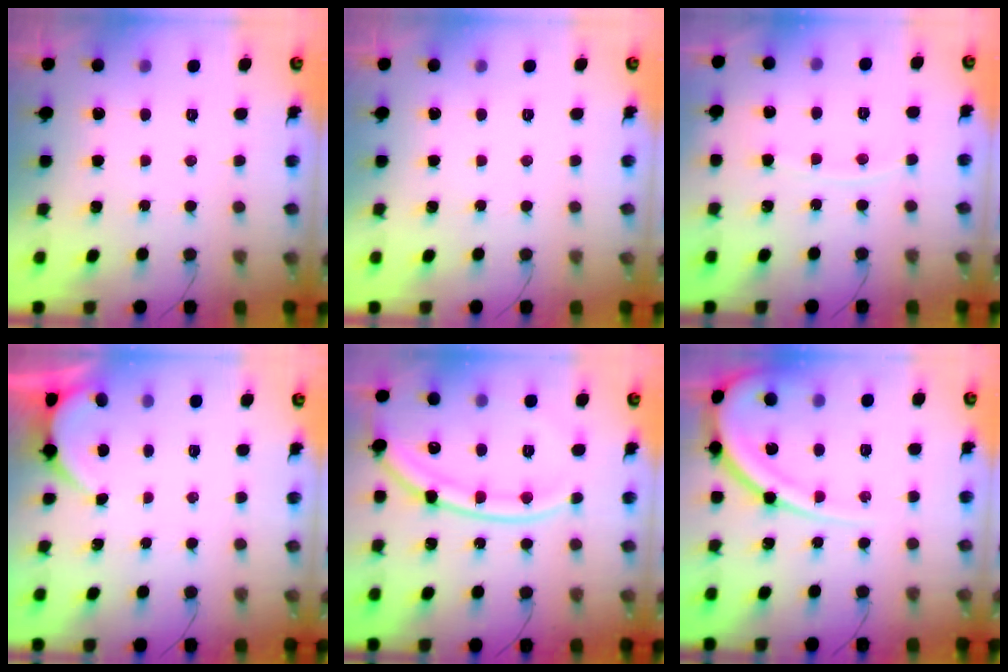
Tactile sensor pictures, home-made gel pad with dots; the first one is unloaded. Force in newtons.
{"total": 0.0}
{"total": 3.8, "press": 3.8, "slide": 0.6}
{"total": 1.4, "press": 1.4, "slide": 0.2}
{"total": 16.5, "press": 16.4, "slide": 1.1}
{"total": 14.0, "press": 13.9, "slide": 1.6}